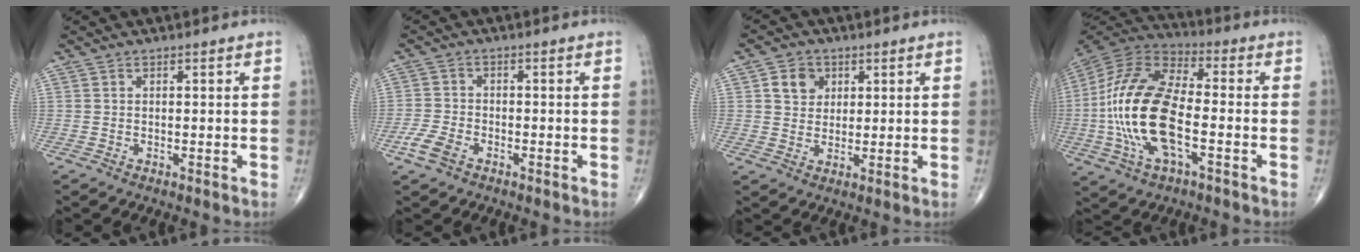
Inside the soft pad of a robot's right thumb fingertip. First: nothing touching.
{"total": 4.3, "force": [-2.5, 2.4, 2.6], "torque": [-0.062, 0.008, -0.050]}
{"total": 5.1, "force": [1.8, 4.3, 2.1], "torque": [-0.013, -0.005, 0.030]}
{"total": 20.6, "force": [-3.5, 9.1, 18.2], "torque": [-0.392, 0.021, -0.067]}